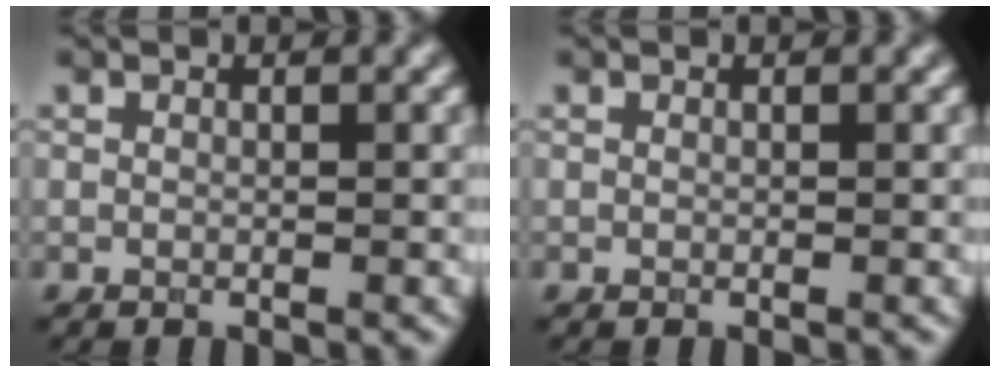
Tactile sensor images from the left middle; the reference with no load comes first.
{"total": 0.0}